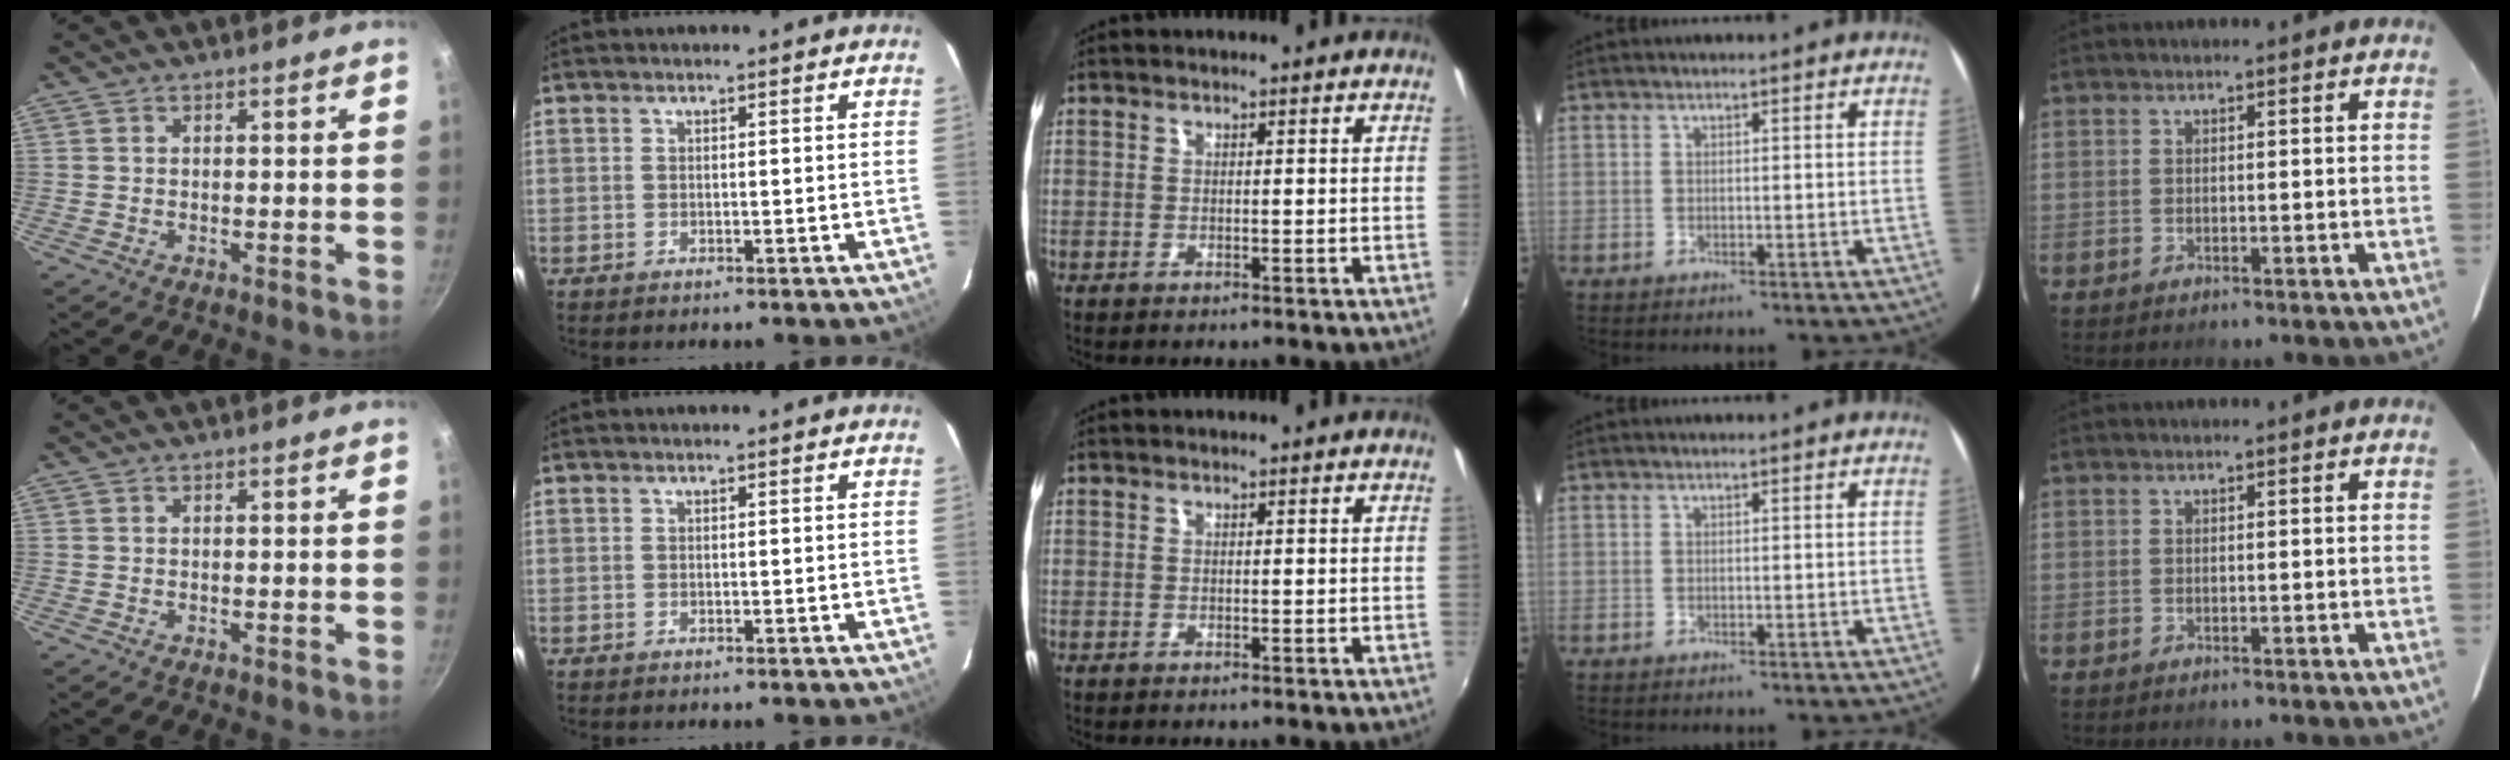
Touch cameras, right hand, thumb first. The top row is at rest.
{}